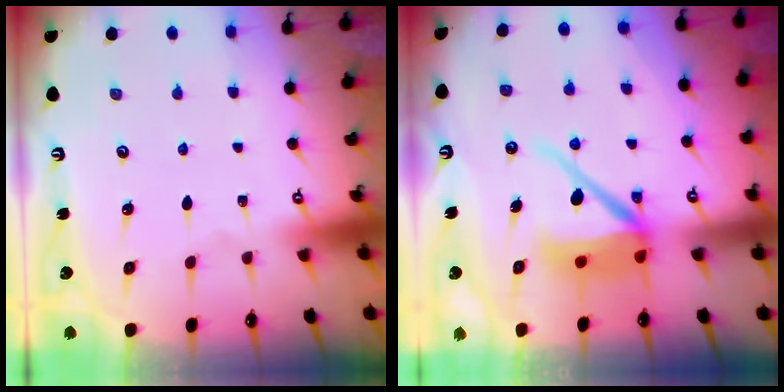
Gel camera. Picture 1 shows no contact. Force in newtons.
{"total": 10.0, "press": 9.9, "slide": 1.4}